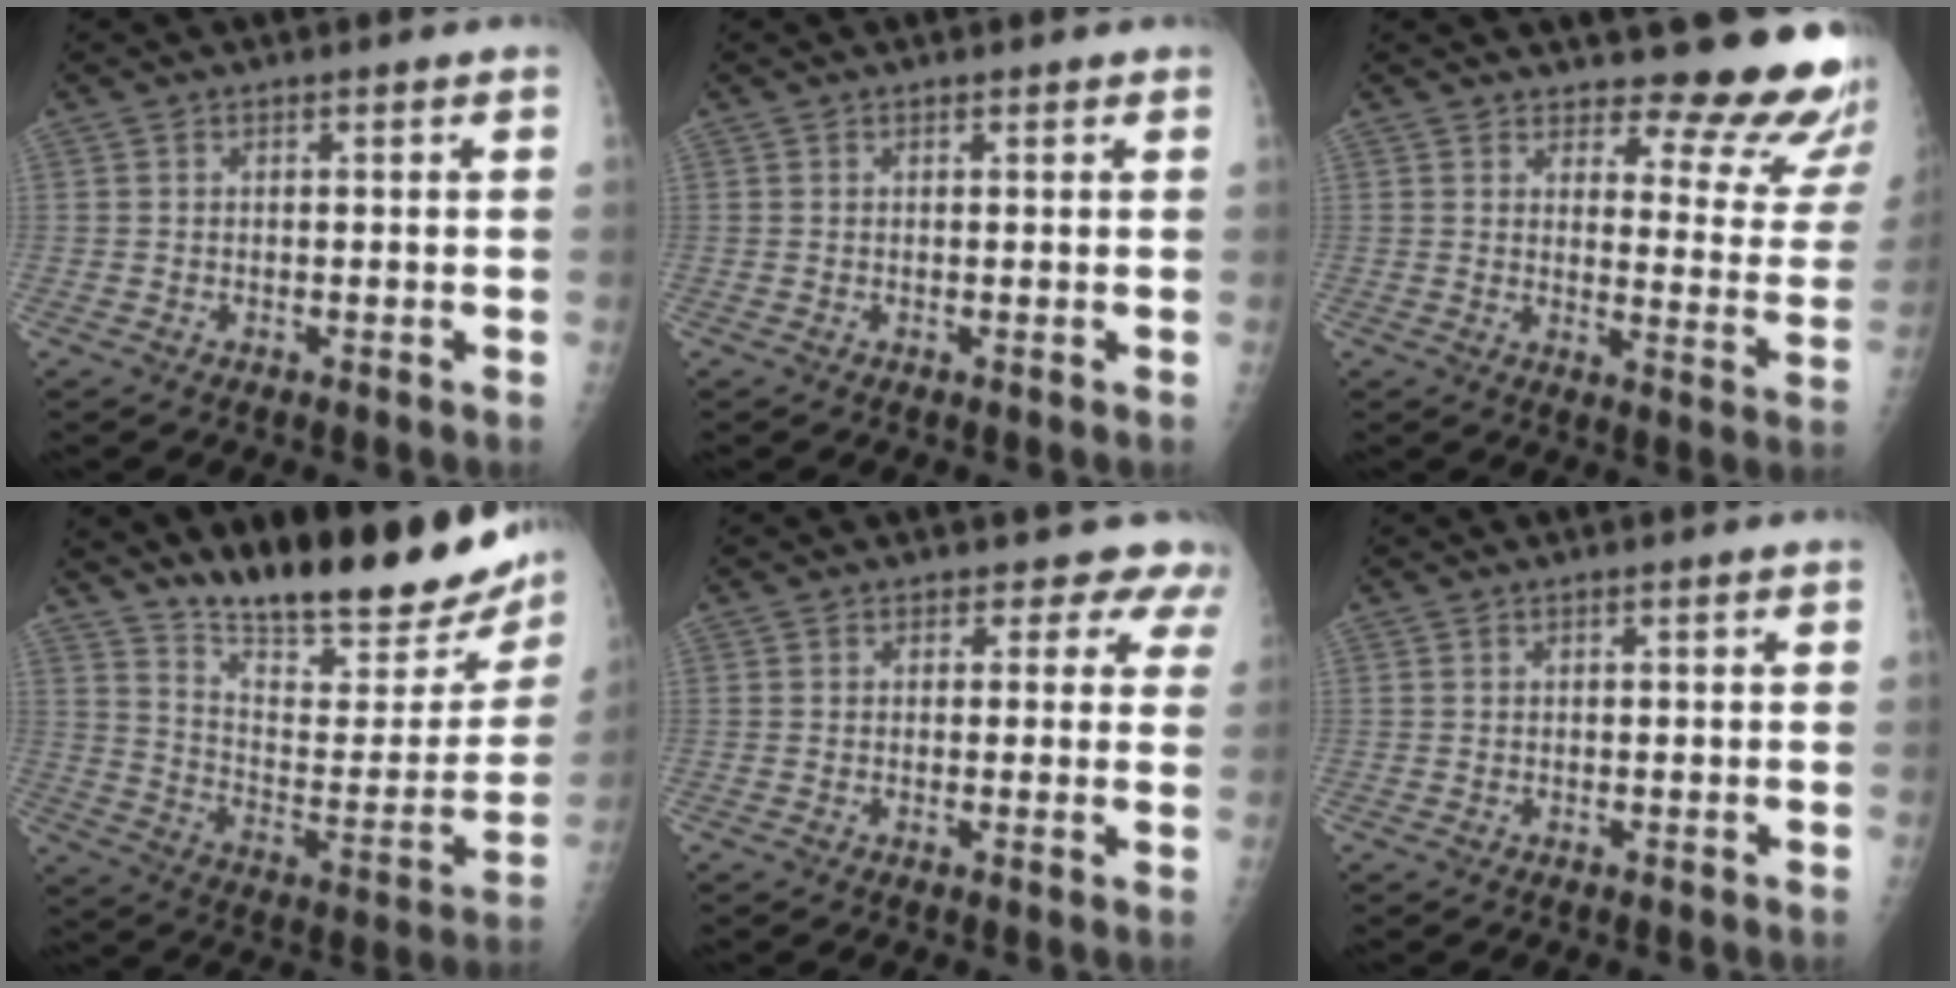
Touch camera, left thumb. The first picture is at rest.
{"total": 0.6, "force": [0.5, 0.3, 0.0], "torque": [-0.002, -0.004, 0.006]}
{"total": 17.1, "force": [15.6, 4.4, 5.4], "torque": [-0.017, -0.152, 0.172]}
{"total": 27.3, "force": [21.3, 7.3, 15.5], "torque": [-0.201, -0.117, 0.312]}
{"total": 4.5, "force": [3.6, 2.6, -0.3], "torque": [0.040, -0.017, 0.013]}
{"total": 0.0}